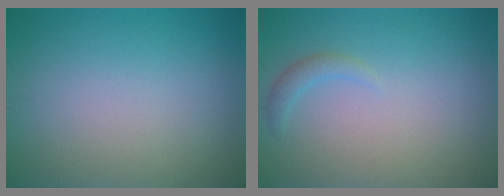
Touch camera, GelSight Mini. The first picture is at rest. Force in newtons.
{"total": 1.2, "press": 1.2, "slide": 0.2}